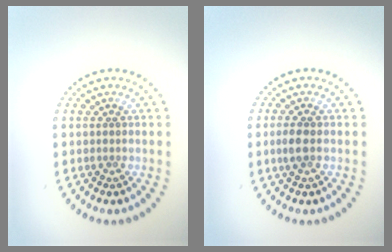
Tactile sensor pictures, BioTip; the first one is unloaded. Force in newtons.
{"total": 1.6, "press": 1.6, "slide": 0.3}